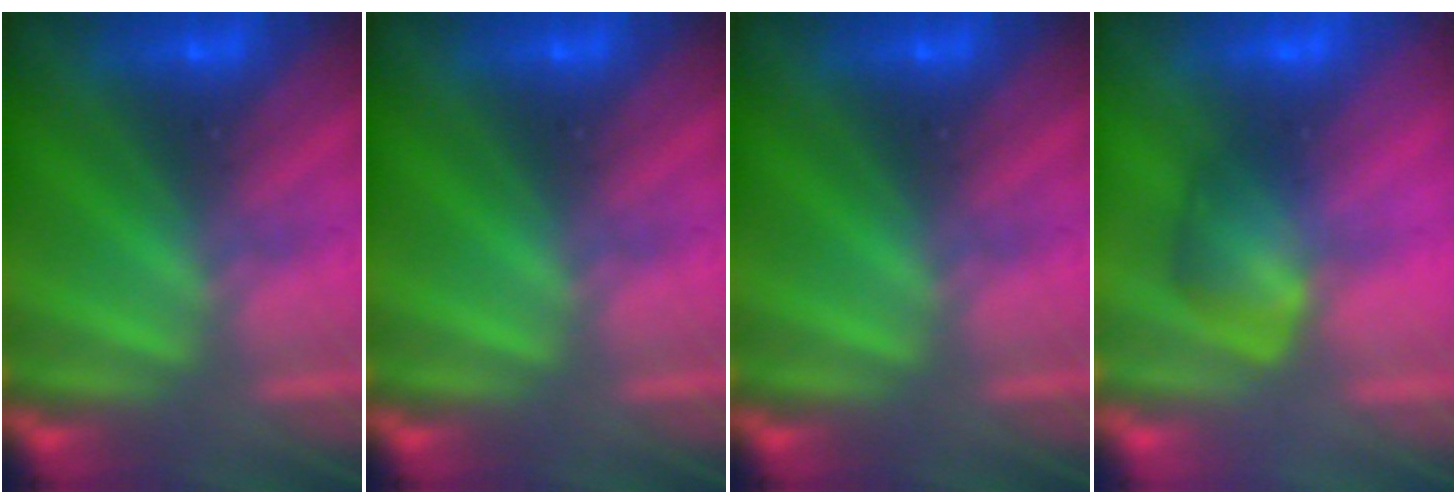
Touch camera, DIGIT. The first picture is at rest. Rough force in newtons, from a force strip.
{"total": 0.0}
{"total": 0.0}
{"total": 3.0}